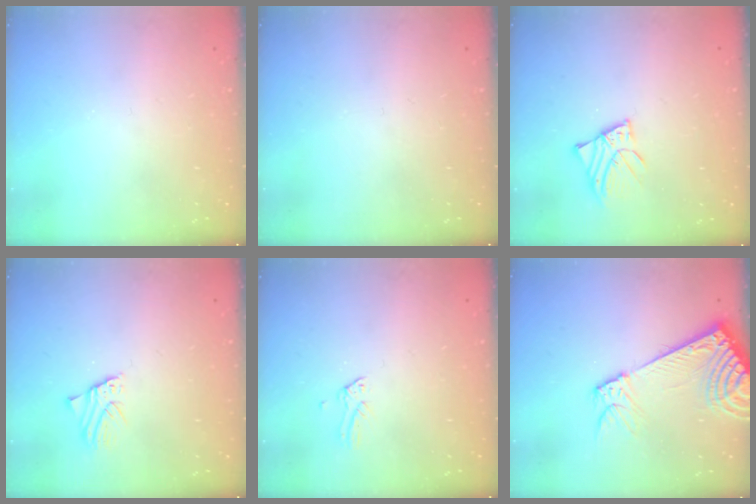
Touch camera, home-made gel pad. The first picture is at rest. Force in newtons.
{"total": 0.0}
{"total": 3.4, "press": 3.4, "slide": 0.2}
{"total": 1.8, "press": 1.8, "slide": 0.2}
{"total": 0.0}
{"total": 13.4, "press": 13.2, "slide": 2.7}